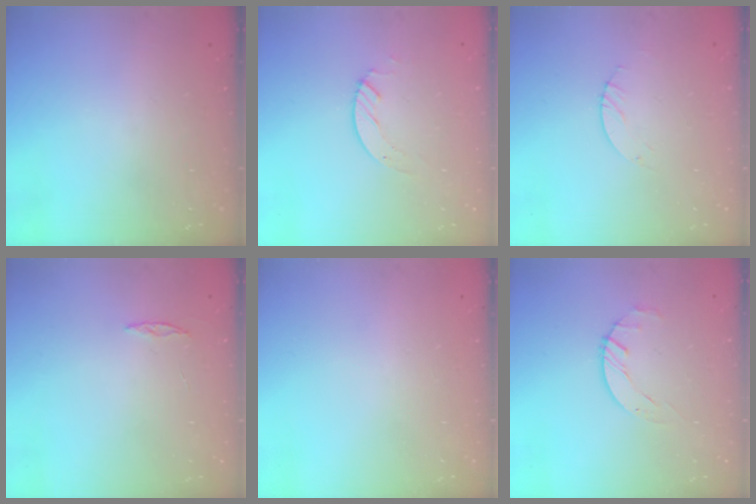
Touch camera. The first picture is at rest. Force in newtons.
{"total": 3.1, "press": 3.1, "slide": 0.3}
{"total": 0.9, "press": 0.8, "slide": 0.2}
{"total": 2.0, "press": 2.0, "slide": 0.2}
{"total": 0.0}
{"total": 1.7, "press": 1.7, "slide": 0.3}